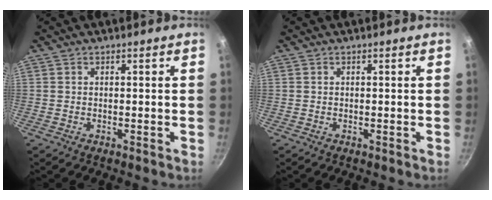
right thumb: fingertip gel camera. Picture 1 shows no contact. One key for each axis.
{"total": 0.0}